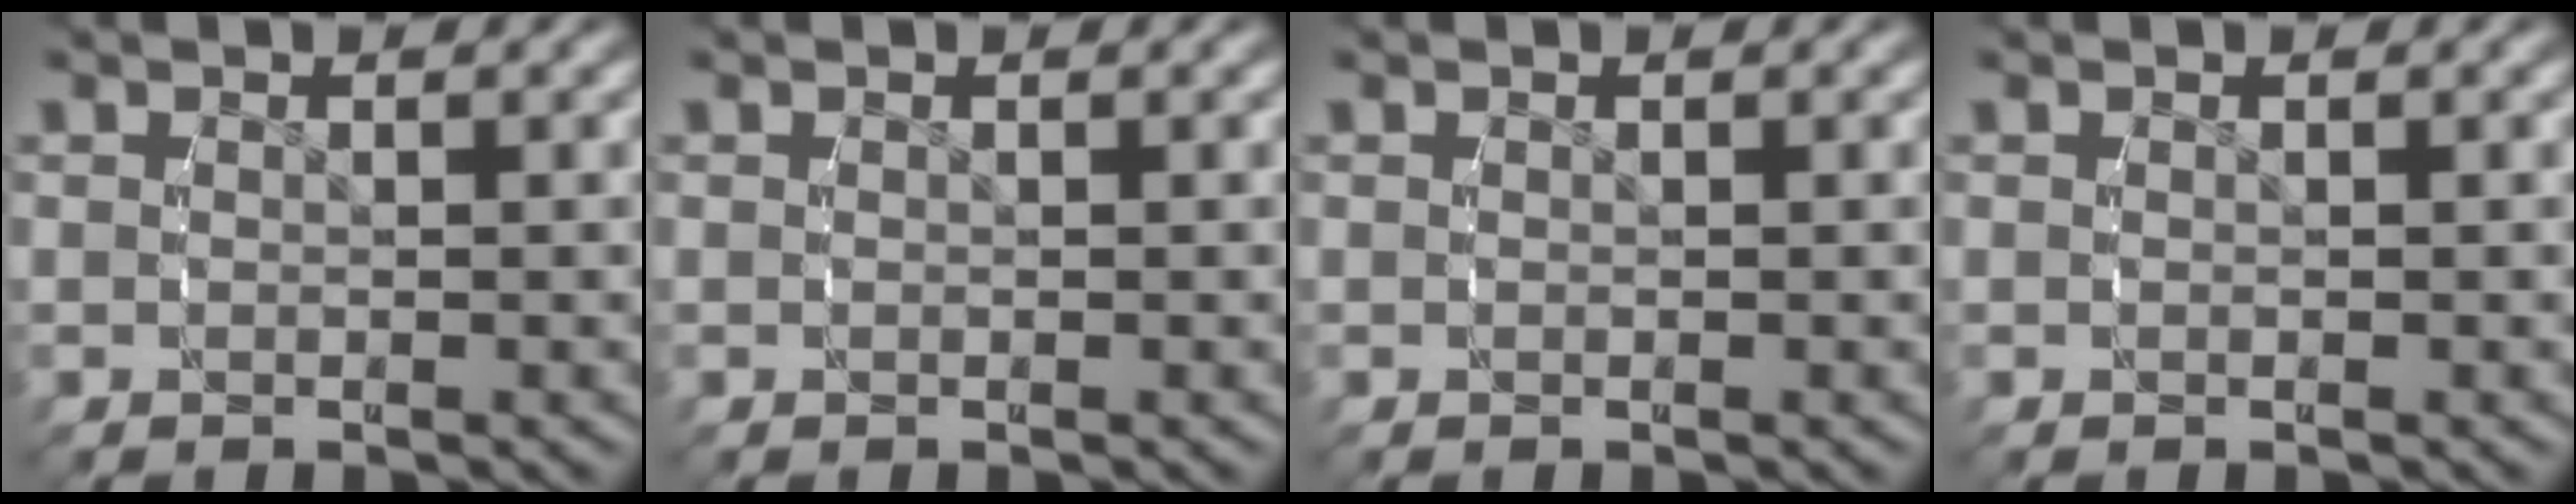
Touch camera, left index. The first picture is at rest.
{"total": 0.0}
{"total": 0.0}
{"total": 0.0}